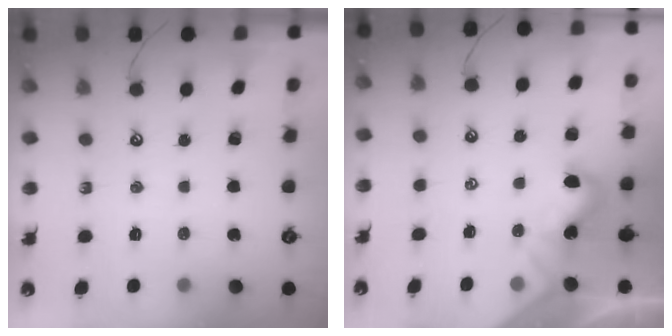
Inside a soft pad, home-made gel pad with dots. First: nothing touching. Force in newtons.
{"total": 1.8, "press": 1.7, "slide": 0.5}